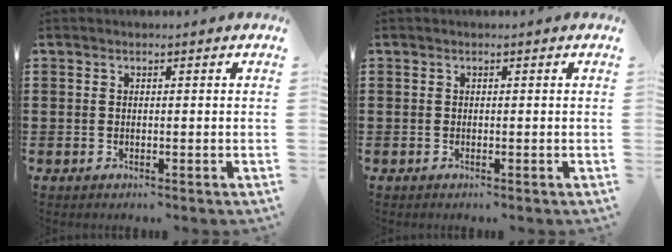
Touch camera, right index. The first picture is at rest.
{"total": 0.0}